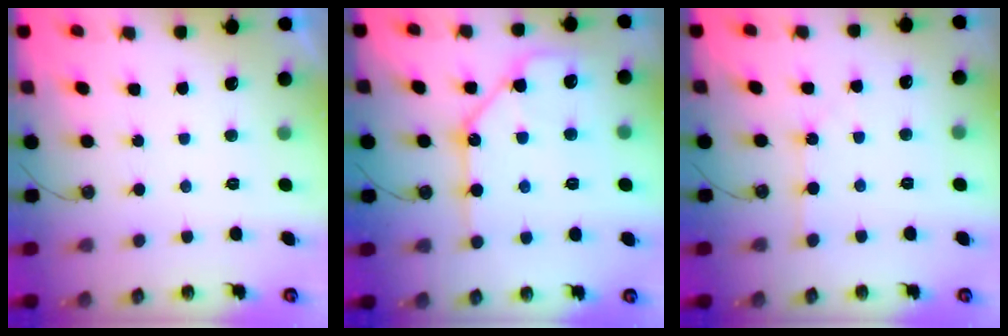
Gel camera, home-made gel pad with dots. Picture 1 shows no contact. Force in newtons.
{"total": 14.0, "press": 14.0, "slide": 1.5}
{"total": 1.5, "press": 1.5, "slide": 0.3}